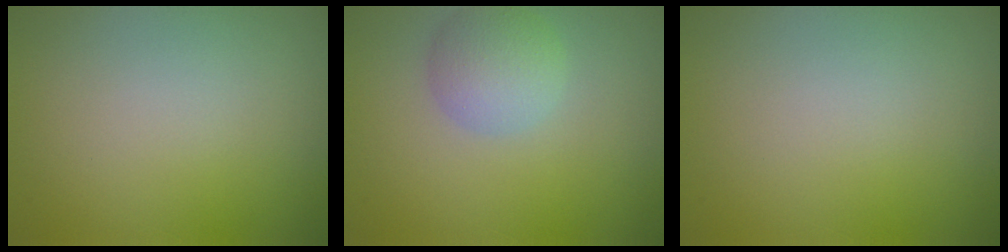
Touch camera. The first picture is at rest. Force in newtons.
{"total": 3.4, "press": 3.4, "slide": 0.3}
{"total": 0.0}